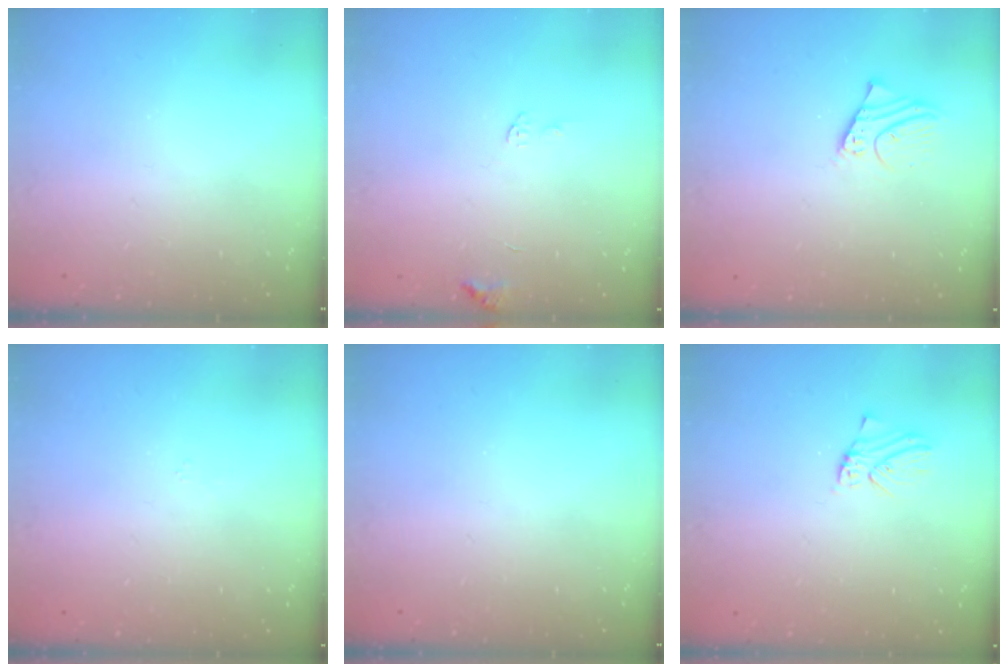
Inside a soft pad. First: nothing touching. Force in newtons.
{"total": 6.2, "press": 6.2, "slide": 0.5}
{"total": 2.4, "press": 2.4, "slide": 0.0}
{"total": 3.0, "press": 3.0, "slide": 0.1}
{"total": 0.0}
{"total": 2.1, "press": 2.1, "slide": 0.2}